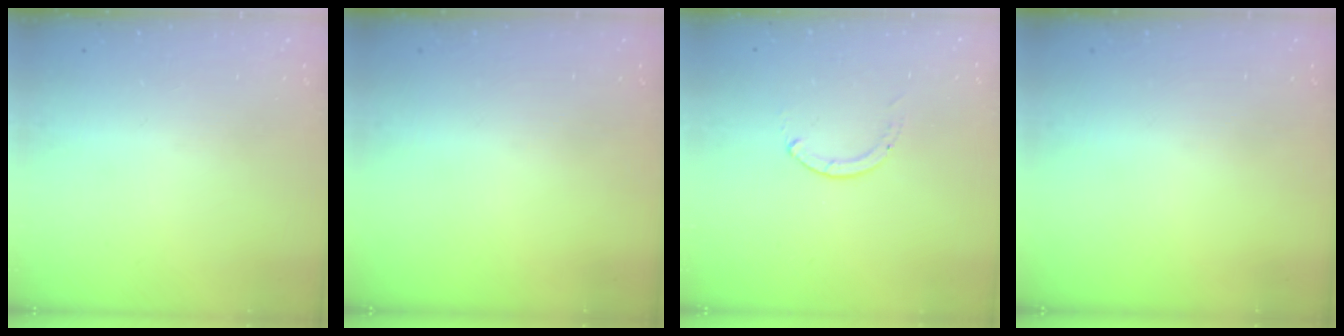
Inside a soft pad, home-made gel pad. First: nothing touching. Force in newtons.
{"total": 0.0}
{"total": 0.0}
{"total": 0.0}